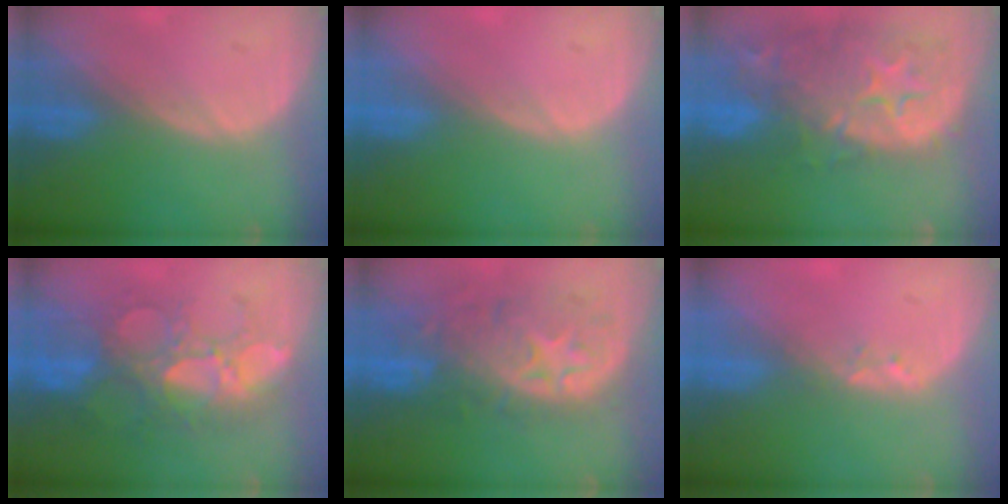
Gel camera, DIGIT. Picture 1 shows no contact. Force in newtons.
{"total": 0.0}
{"total": 14.7, "press": 11.8, "slide": 8.8}
{"total": 11.0, "press": 9.5, "slide": 5.5}
{"total": 11.1, "press": 9.9, "slide": 5.1}
{"total": 1.4, "press": 1.3, "slide": 0.7}